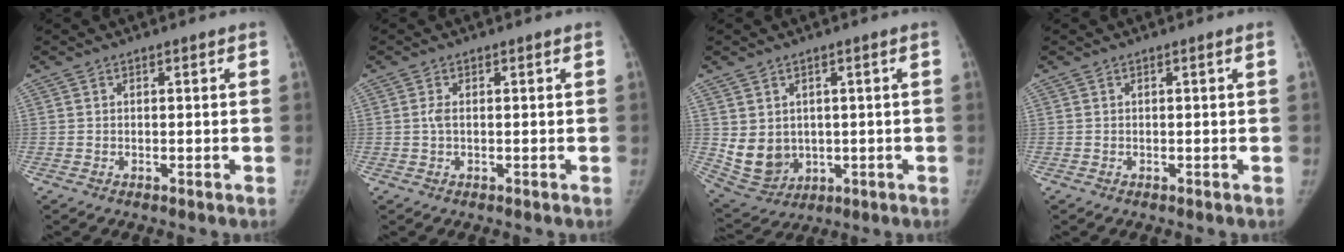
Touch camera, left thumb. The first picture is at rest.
{"total": 1.3, "force": [0.0, 0.6, 1.2], "torque": [-0.025, 0.000, -0.003]}
{"total": 8.7, "force": [0.3, 7.5, 4.4], "torque": [-0.058, -0.011, 0.033]}
{"total": 0.0}